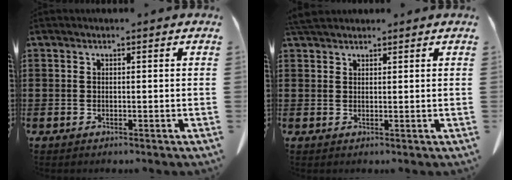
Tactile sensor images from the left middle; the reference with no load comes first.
{"total": 2.6, "force": [2.3, 0.7, 1.0], "torque": [-0.027, 0.001, 0.046]}